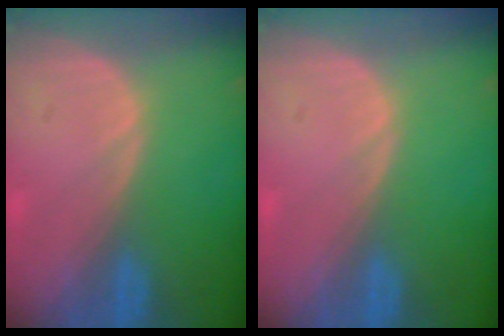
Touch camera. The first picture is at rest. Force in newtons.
{"total": 0.0}